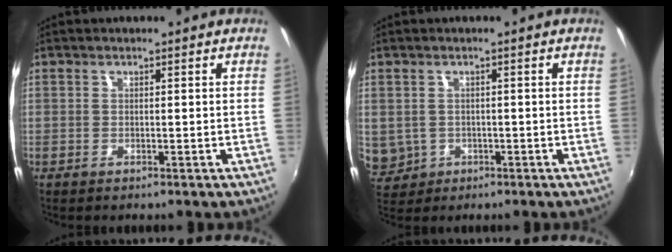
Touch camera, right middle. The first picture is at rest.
{"total": 5.7, "force": [-0.4, 5.3, 2.2], "torque": [-0.056, 0.000, 0.010]}